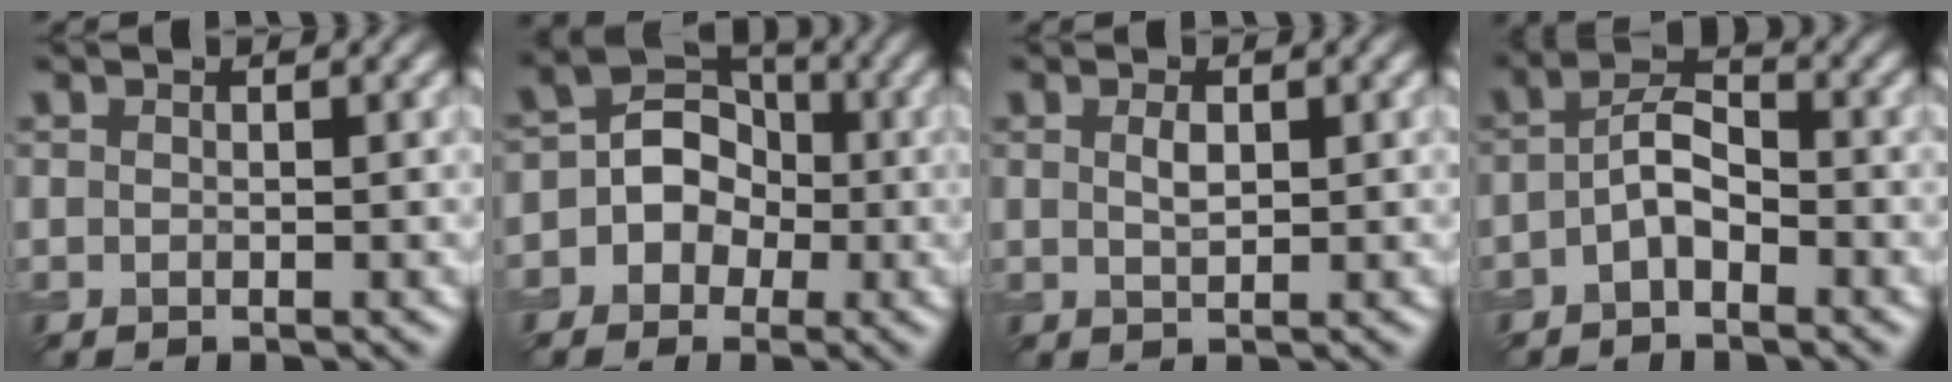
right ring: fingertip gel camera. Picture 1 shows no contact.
{"total": 5.6, "force": [-0.5, 5.1, 2.4], "torque": [-0.002, 0.023, -0.027]}
{"total": 1.2, "force": [0.5, 0.5, 1.0], "torque": [-0.021, 0.003, 0.014]}
{"total": 3.0, "force": [-1.1, 1.4, 2.4], "torque": [-0.043, 0.011, -0.027]}